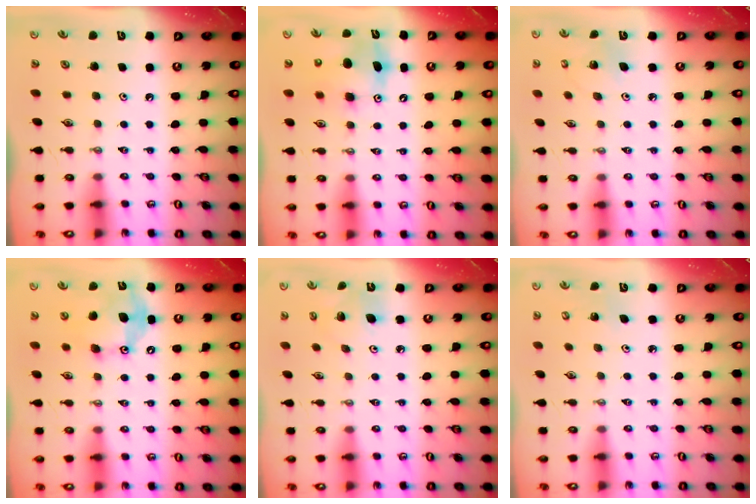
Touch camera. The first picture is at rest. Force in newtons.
{"total": 9.0, "press": 8.8, "slide": 2.0}
{"total": 4.1, "press": 4.1, "slide": 0.3}
{"total": 12.8, "press": 12.8, "slide": 0.2}
{"total": 8.0, "press": 7.8, "slide": 1.7}
{"total": 2.9, "press": 2.9, "slide": 0.2}